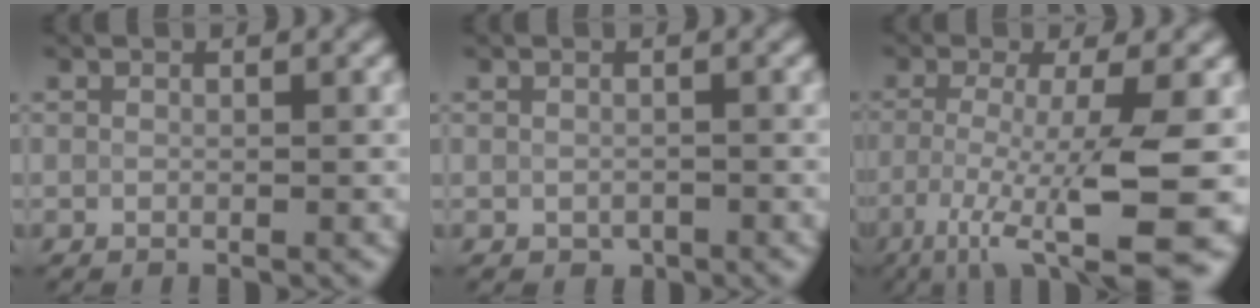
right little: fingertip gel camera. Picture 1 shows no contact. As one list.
[{"total": 0.7, "force": [-0.4, 0.6, 0.3], "torque": [-0.005, -0.005, -0.006]}, {"total": 10.3, "force": [-4.2, 2.5, 9.1], "torque": [-0.156, -0.020, -0.073]}]